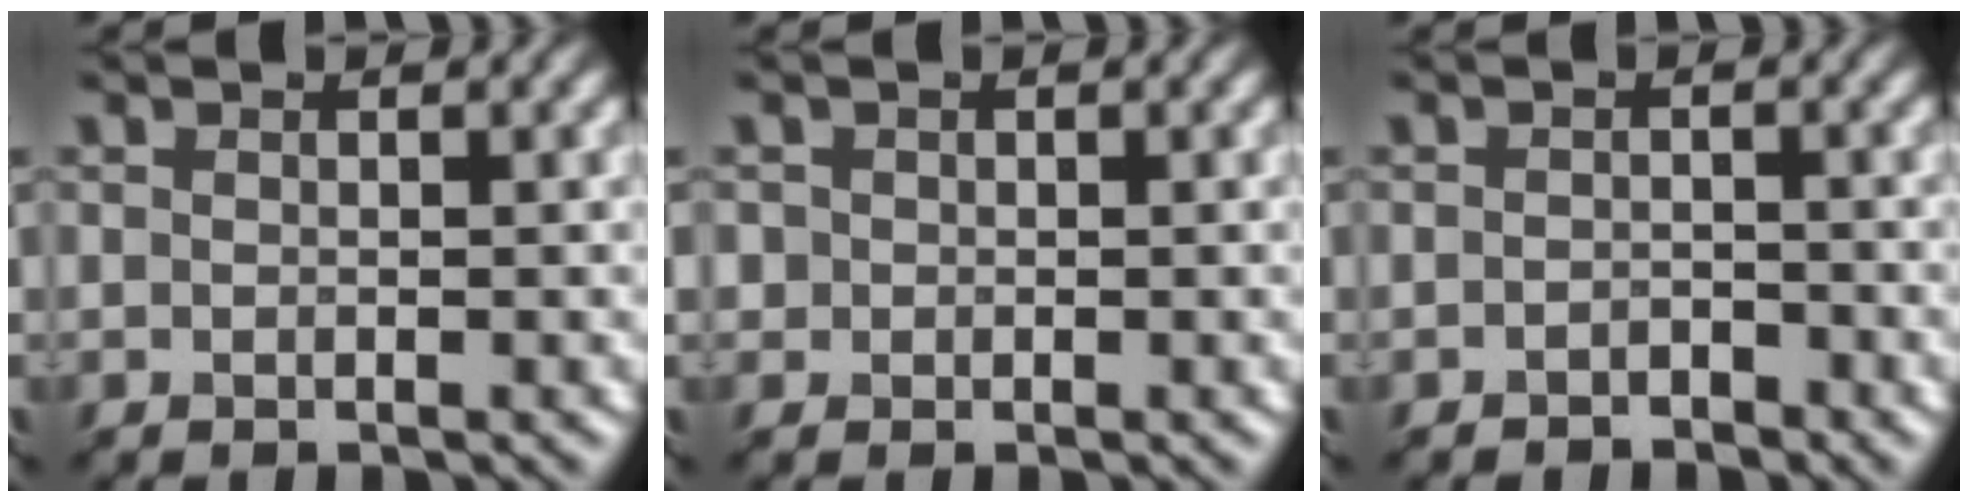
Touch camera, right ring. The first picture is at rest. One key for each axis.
{"total": 0.9, "fx": 0.1, "fy": 0.9, "fz": 0.0, "tx": 0.009, "ty": -0.001, "tz": -0.001}
{"total": 1.1, "fx": -1.0, "fy": 0.5, "fz": 0.2, "tx": -0.001, "ty": 0.006, "tz": -0.017}